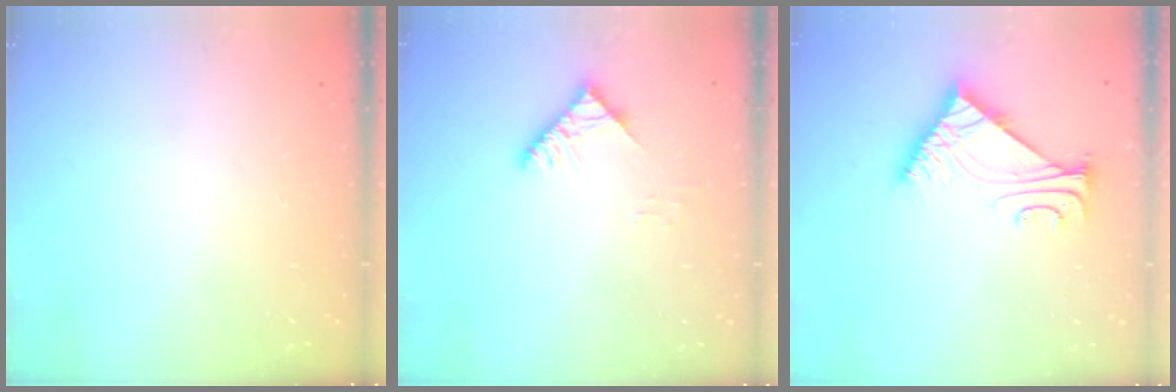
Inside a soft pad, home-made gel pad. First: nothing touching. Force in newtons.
{"total": 4.7, "press": 4.7, "slide": 0.9}
{"total": 6.5, "press": 6.5, "slide": 0.4}